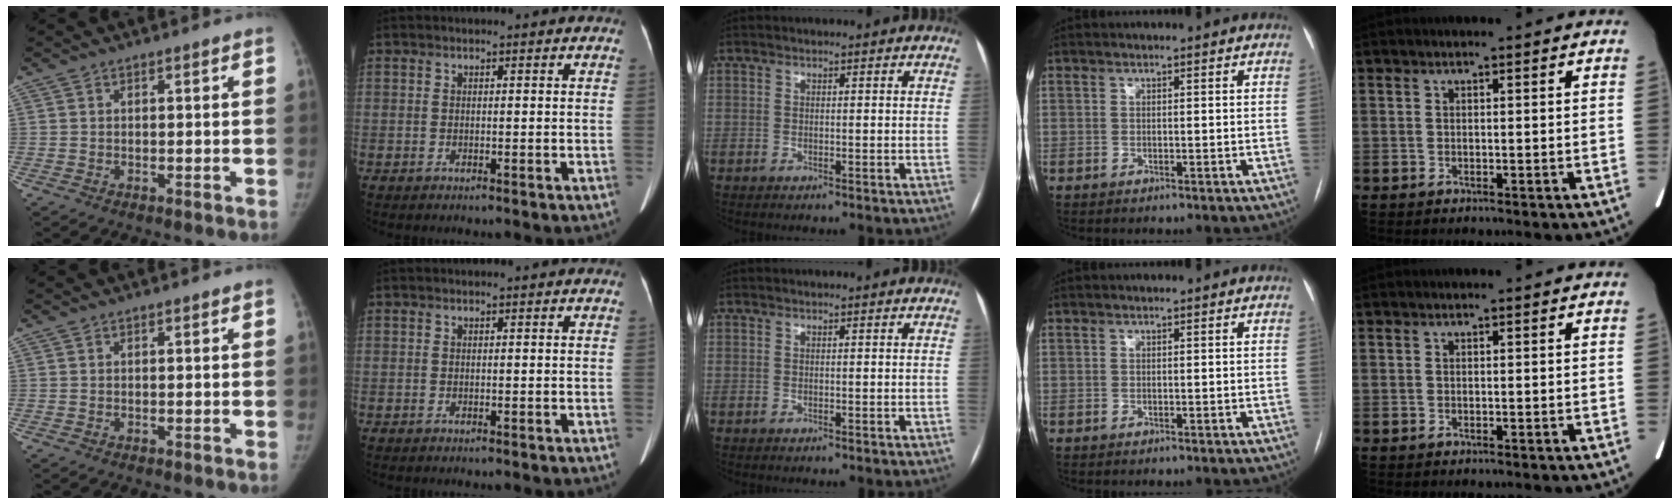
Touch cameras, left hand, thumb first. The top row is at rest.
{}